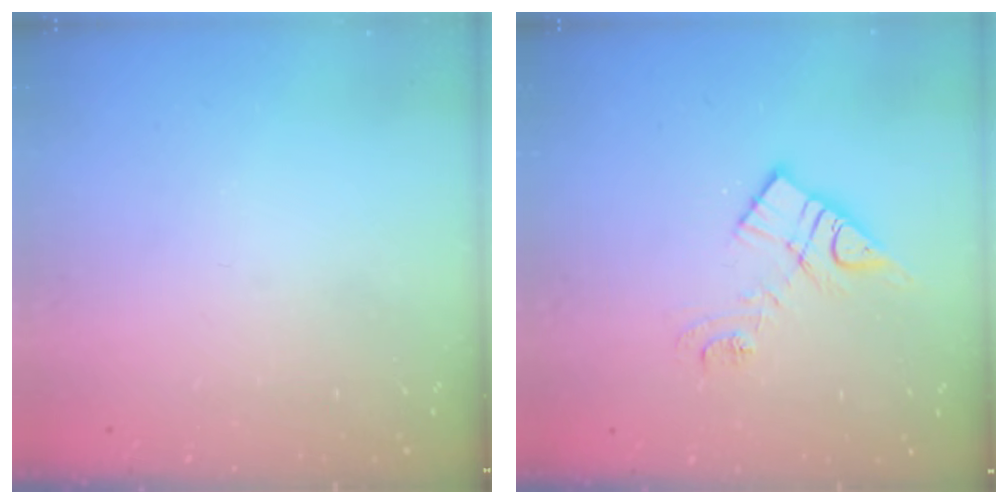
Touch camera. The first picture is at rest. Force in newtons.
{"total": 10.8, "press": 10.8, "slide": 0.7}